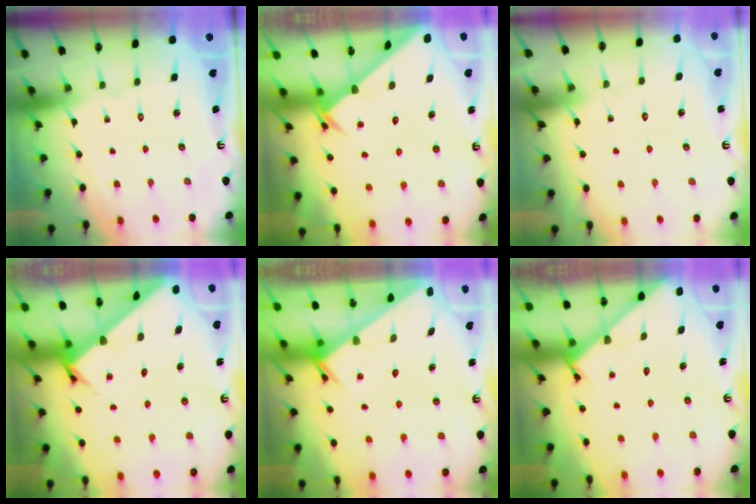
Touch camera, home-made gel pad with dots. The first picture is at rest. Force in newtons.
{"total": 2.6, "press": 2.6, "slide": 0.2}
{"total": 6.0, "press": 6.0, "slide": 0.5}
{"total": 2.7, "press": 2.7, "slide": 0.2}
{"total": 3.1, "press": 3.1, "slide": 0.2}
{"total": 1.5, "press": 1.5, "slide": 0.1}